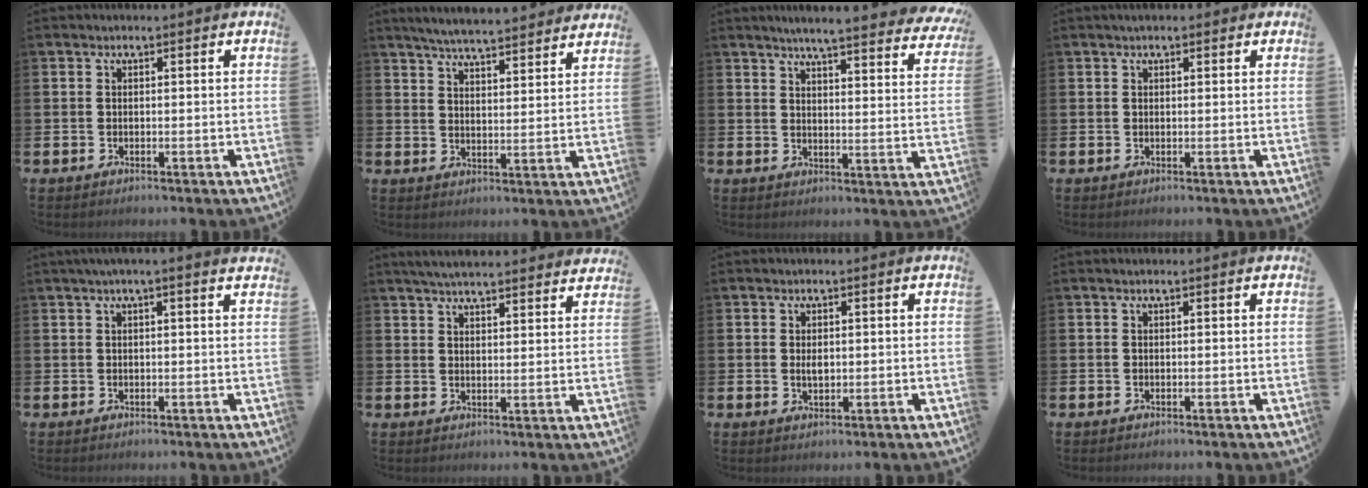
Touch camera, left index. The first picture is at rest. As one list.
[{"total": 5.9, "force": [5.7, 0.0, 1.1], "torque": [-0.032, -0.037, 0.100]}, {"total": 5.5, "force": [5.1, -0.2, 1.9], "torque": [-0.040, -0.040, 0.084]}, {"total": 1.3, "force": [1.0, 0.7, 0.5], "torque": [0.003, 0.003, 0.014]}, {"total": 1.6, "force": [1.2, -0.2, 1.0], "torque": [-0.013, -0.002, 0.020]}, {"total": 4.9, "force": [4.7, 0.4, 1.1], "torque": [-0.025, -0.023, 0.084]}, {"total": 1.4, "force": [0.3, 0.8, 1.1], "torque": [-0.010, 0.000, 0.001]}, {"total": 0.0}]